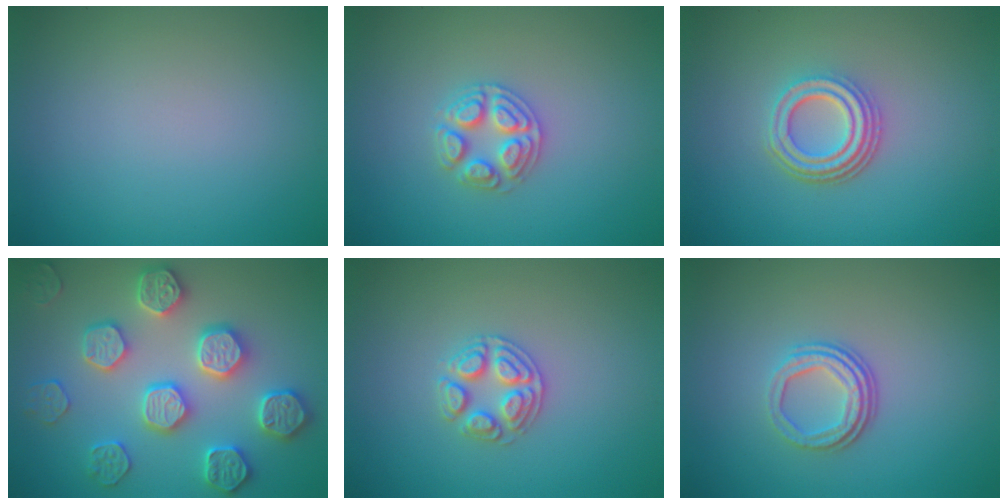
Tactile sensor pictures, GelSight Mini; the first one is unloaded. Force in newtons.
{"total": 3.4, "press": 3.4, "slide": 0.5}
{"total": 4.3, "press": 3.2, "slide": 2.9}
{"total": 5.5, "press": 5.4, "slide": 1.2}
{"total": 2.6, "press": 2.5, "slide": 0.5}
{"total": 3.3, "press": 2.4, "slide": 2.3}